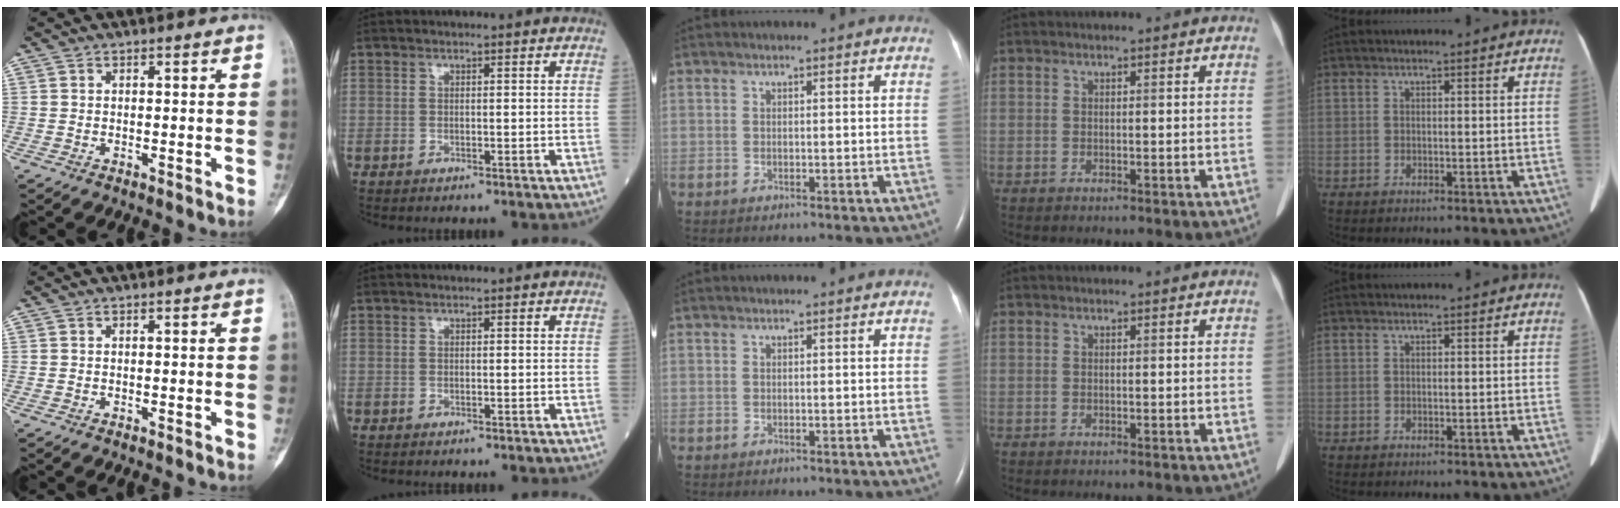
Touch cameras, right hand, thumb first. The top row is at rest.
{}